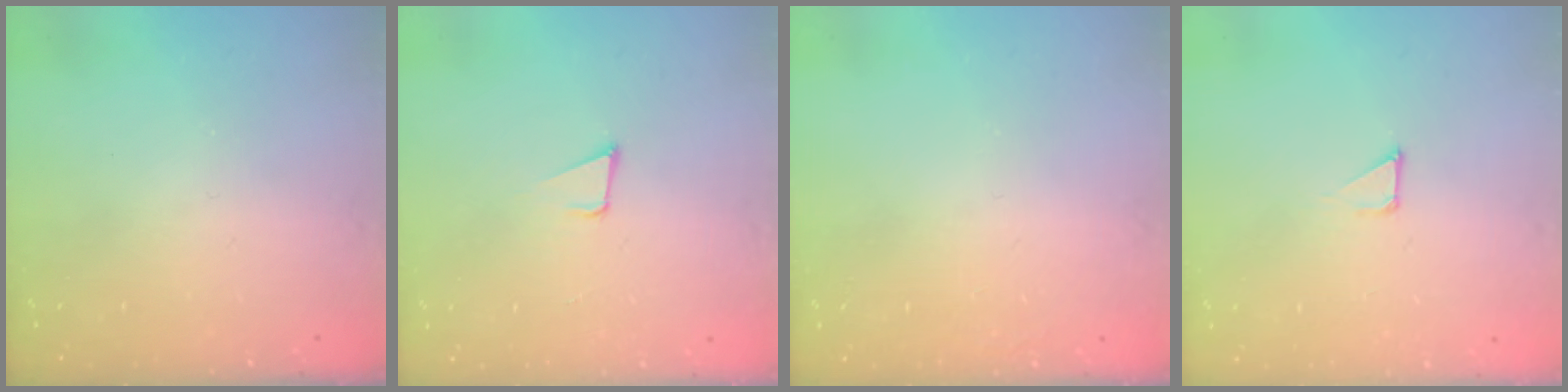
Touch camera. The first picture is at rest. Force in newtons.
{"total": 4.8, "press": 3.9, "slide": 2.7}
{"total": 1.5, "press": 1.5, "slide": 0.1}
{"total": 1.3, "press": 1.3, "slide": 0.0}